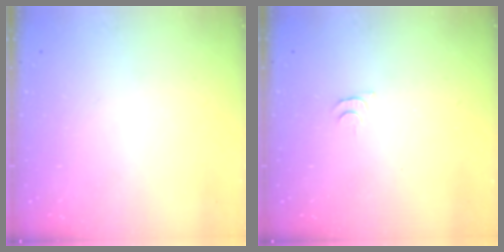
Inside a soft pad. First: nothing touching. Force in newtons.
{"total": 5.2, "press": 5.1, "slide": 0.5}